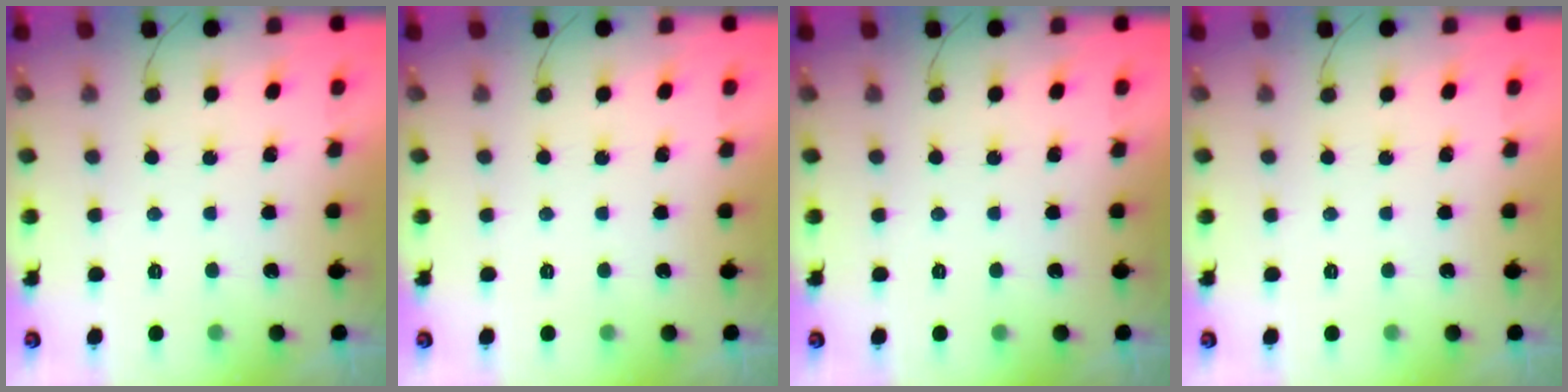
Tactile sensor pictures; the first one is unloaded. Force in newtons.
{"total": 0.0}
{"total": 0.0}
{"total": 0.0}